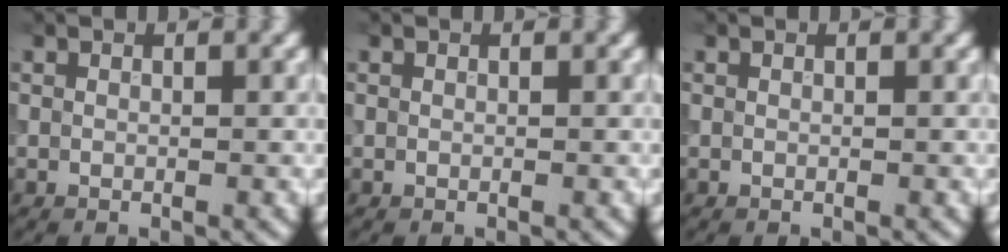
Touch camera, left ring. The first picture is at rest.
{"total": 0.0}
{"total": 0.0}